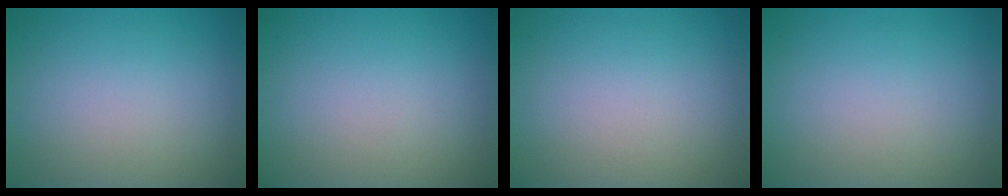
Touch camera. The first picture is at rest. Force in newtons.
{"total": 0.0}
{"total": 0.0}
{"total": 0.0}